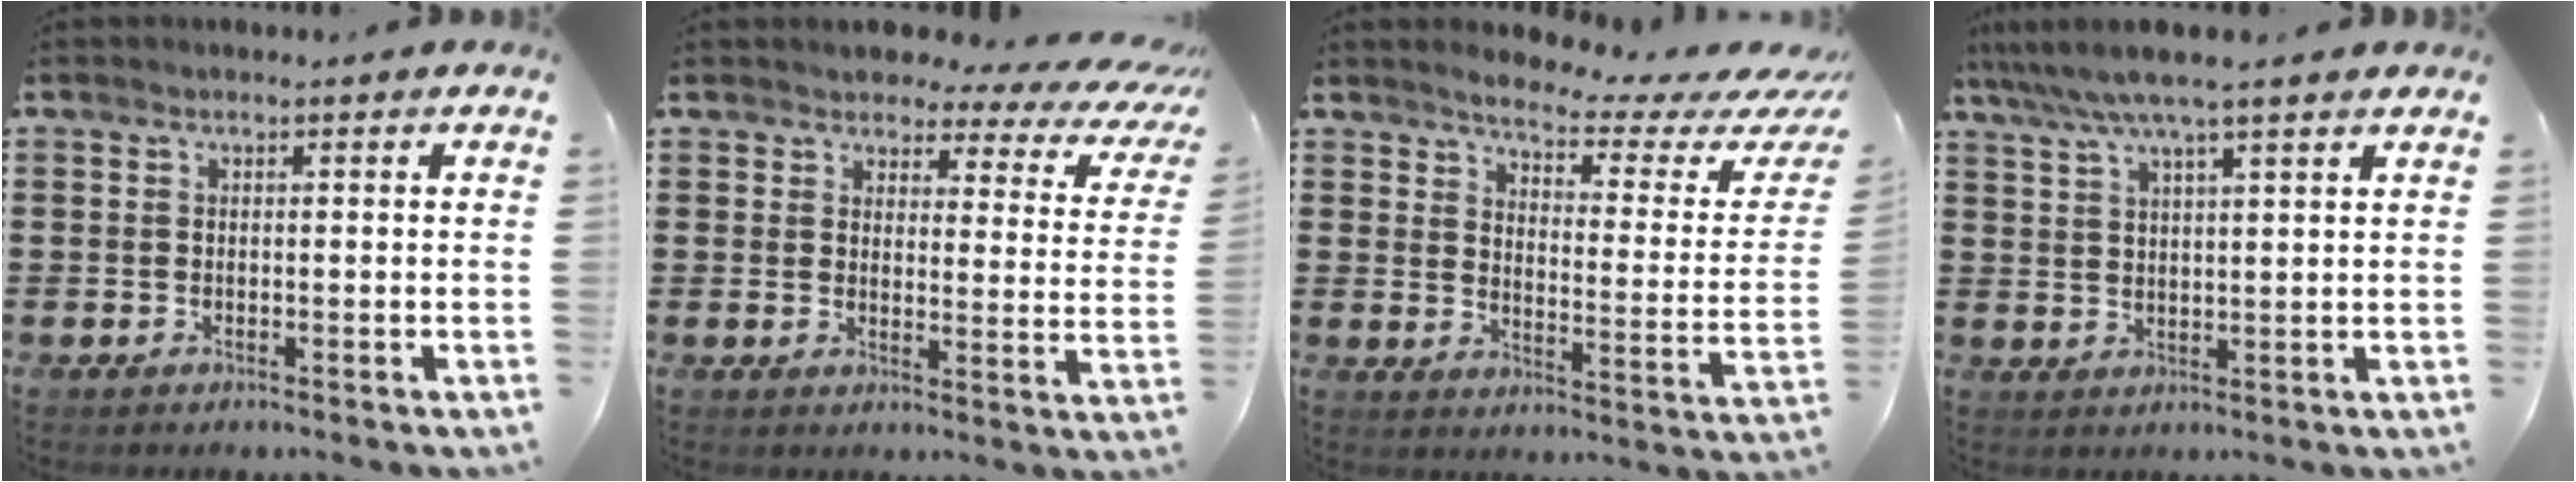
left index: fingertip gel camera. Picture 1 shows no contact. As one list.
[{"total": 3.4, "force": [2.9, 1.2, 1.3], "torque": [-0.038, -0.017, 0.042]}, {"total": 3.9, "force": [3.5, 0.3, 1.7], "torque": [-0.048, -0.029, 0.050]}, {"total": 5.6, "force": [4.5, 0.0, 3.3], "torque": [-0.077, -0.014, 0.078]}]